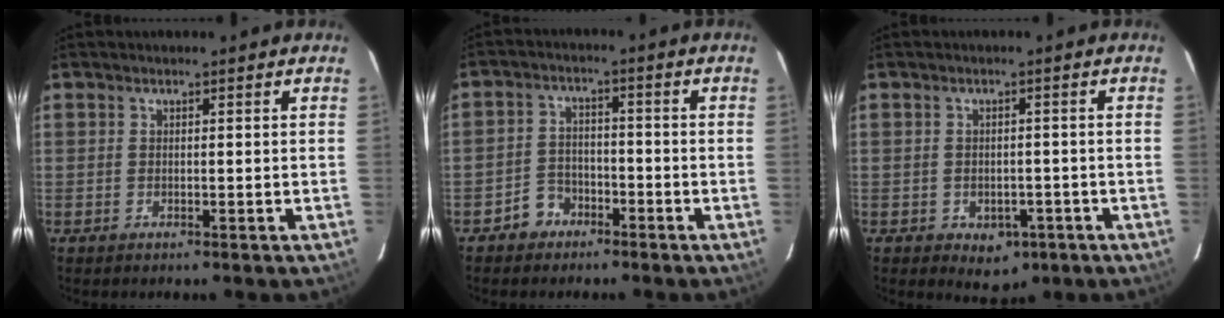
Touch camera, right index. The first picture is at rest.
{"total": 4.5, "force": [-2.8, 3.4, 0.7], "torque": [-0.009, 0.014, -0.049]}
{"total": 4.0, "force": [-1.9, 2.8, 2.1], "torque": [-0.021, 0.003, -0.012]}